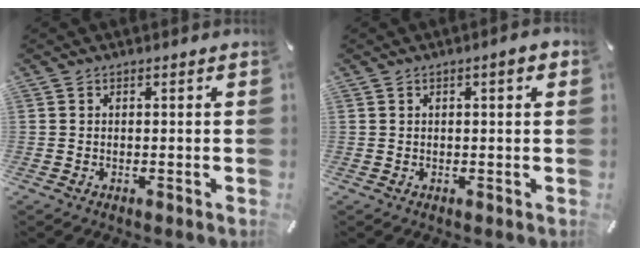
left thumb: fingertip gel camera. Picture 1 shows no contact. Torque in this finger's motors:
{"motor_torque": [0.57, 0.73, 0.20, -0.25, 0.00]}